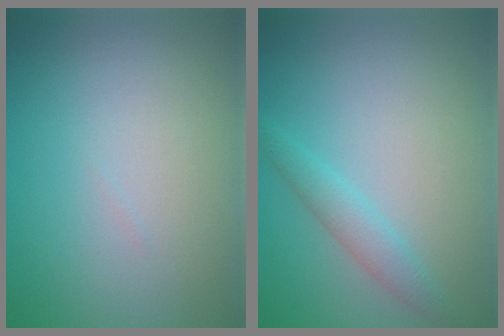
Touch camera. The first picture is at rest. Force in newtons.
{"total": 1.9, "press": 1.9, "slide": 0.1}